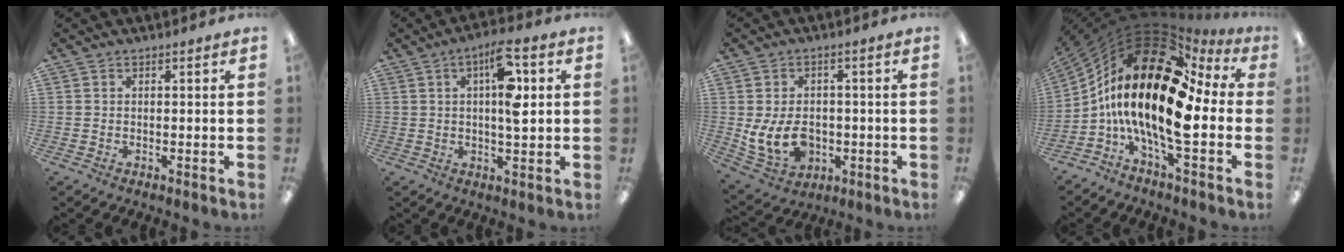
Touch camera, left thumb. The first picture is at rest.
{"total": 9.3, "force": [2.6, 3.1, 8.4], "torque": [-0.129, -0.001, 0.037]}
{"total": 10.0, "force": [-1.8, 7.4, 6.5], "torque": [-0.131, 0.006, -0.029]}
{"total": 24.5, "force": [-0.1, 10.0, 22.3], "torque": [-0.483, -0.021, -0.011]}